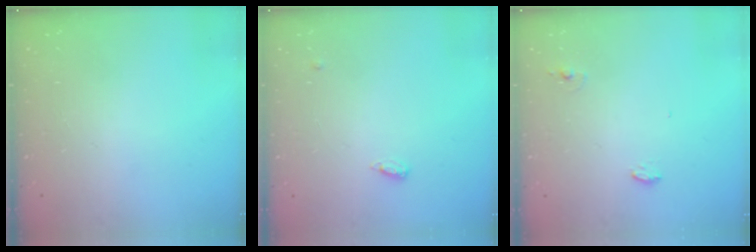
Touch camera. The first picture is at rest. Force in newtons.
{"total": 3.6, "press": 3.5, "slide": 0.7}
{"total": 5.1, "press": 4.5, "slide": 2.4}